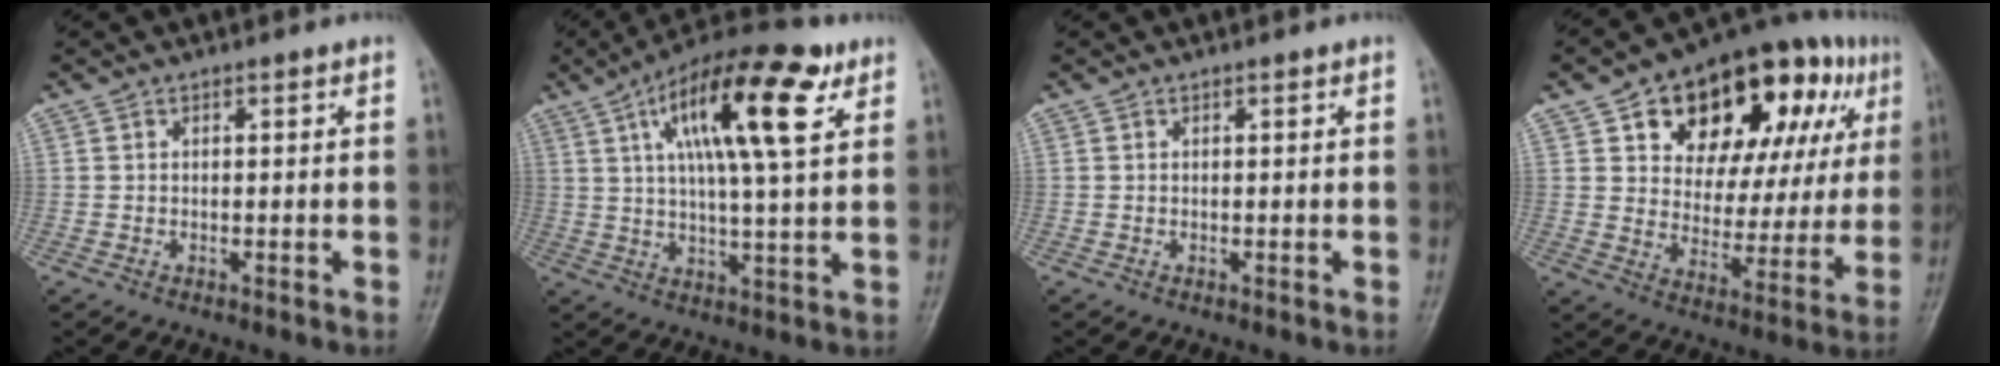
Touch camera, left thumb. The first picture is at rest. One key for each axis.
{"total": 18.5, "fx": 7.7, "fy": 5.2, "fz": 16.0, "tx": -0.247, "ty": -0.006, "tz": 0.121}
{"total": 0.0}
{"total": 26.2, "fx": 11.4, "fy": 14.7, "fz": 18.4, "tx": -0.215, "ty": 0.012, "tz": 0.172}